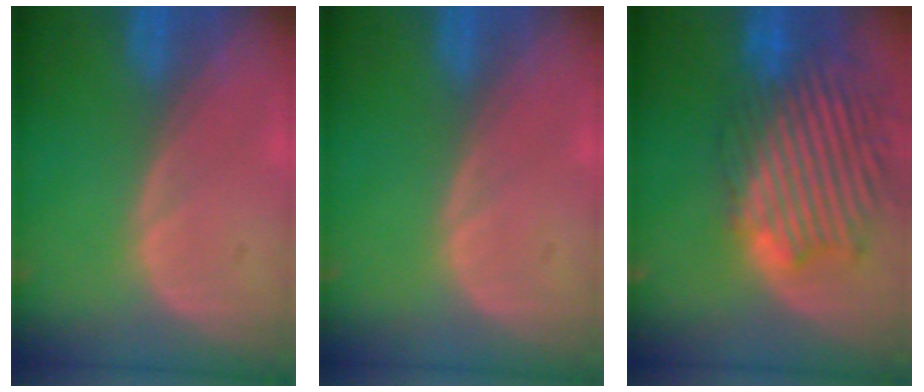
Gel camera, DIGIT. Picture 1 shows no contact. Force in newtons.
{"total": 0.0}
{"total": 13.9, "press": 11.9, "slide": 7.2}